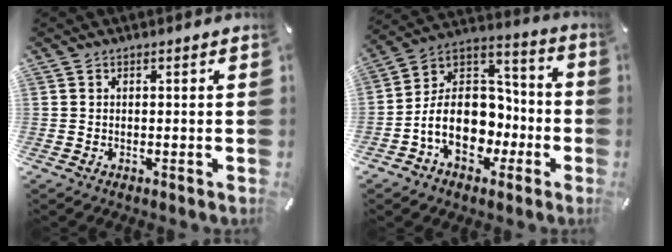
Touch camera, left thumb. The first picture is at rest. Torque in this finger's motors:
{"motor_torque": [-0.55, 2.16, 0.64, -0.29, 0.45]}